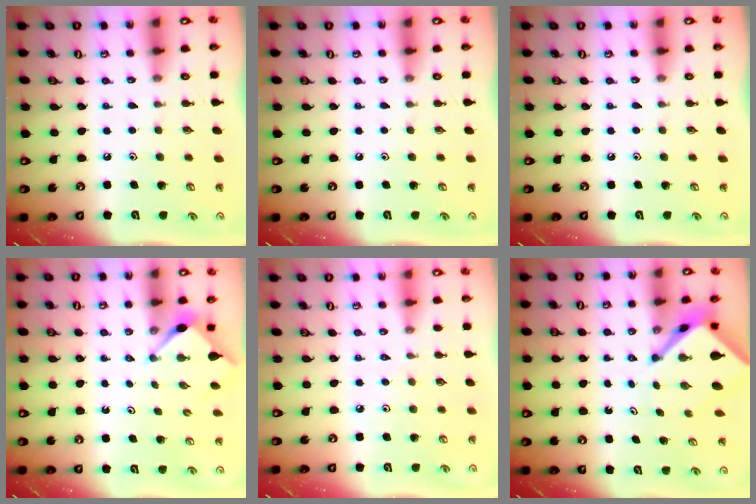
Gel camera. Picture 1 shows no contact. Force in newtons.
{"total": 0.0}
{"total": 0.0}
{"total": 2.6, "press": 2.6, "slide": 0.4}
{"total": 1.7, "press": 1.6, "slide": 0.4}
{"total": 4.9, "press": 4.8, "slide": 0.4}